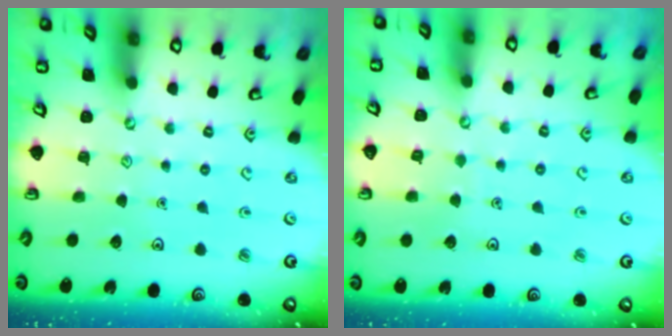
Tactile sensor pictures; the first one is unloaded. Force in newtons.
{"total": 2.5, "press": 2.5, "slide": 0.3}